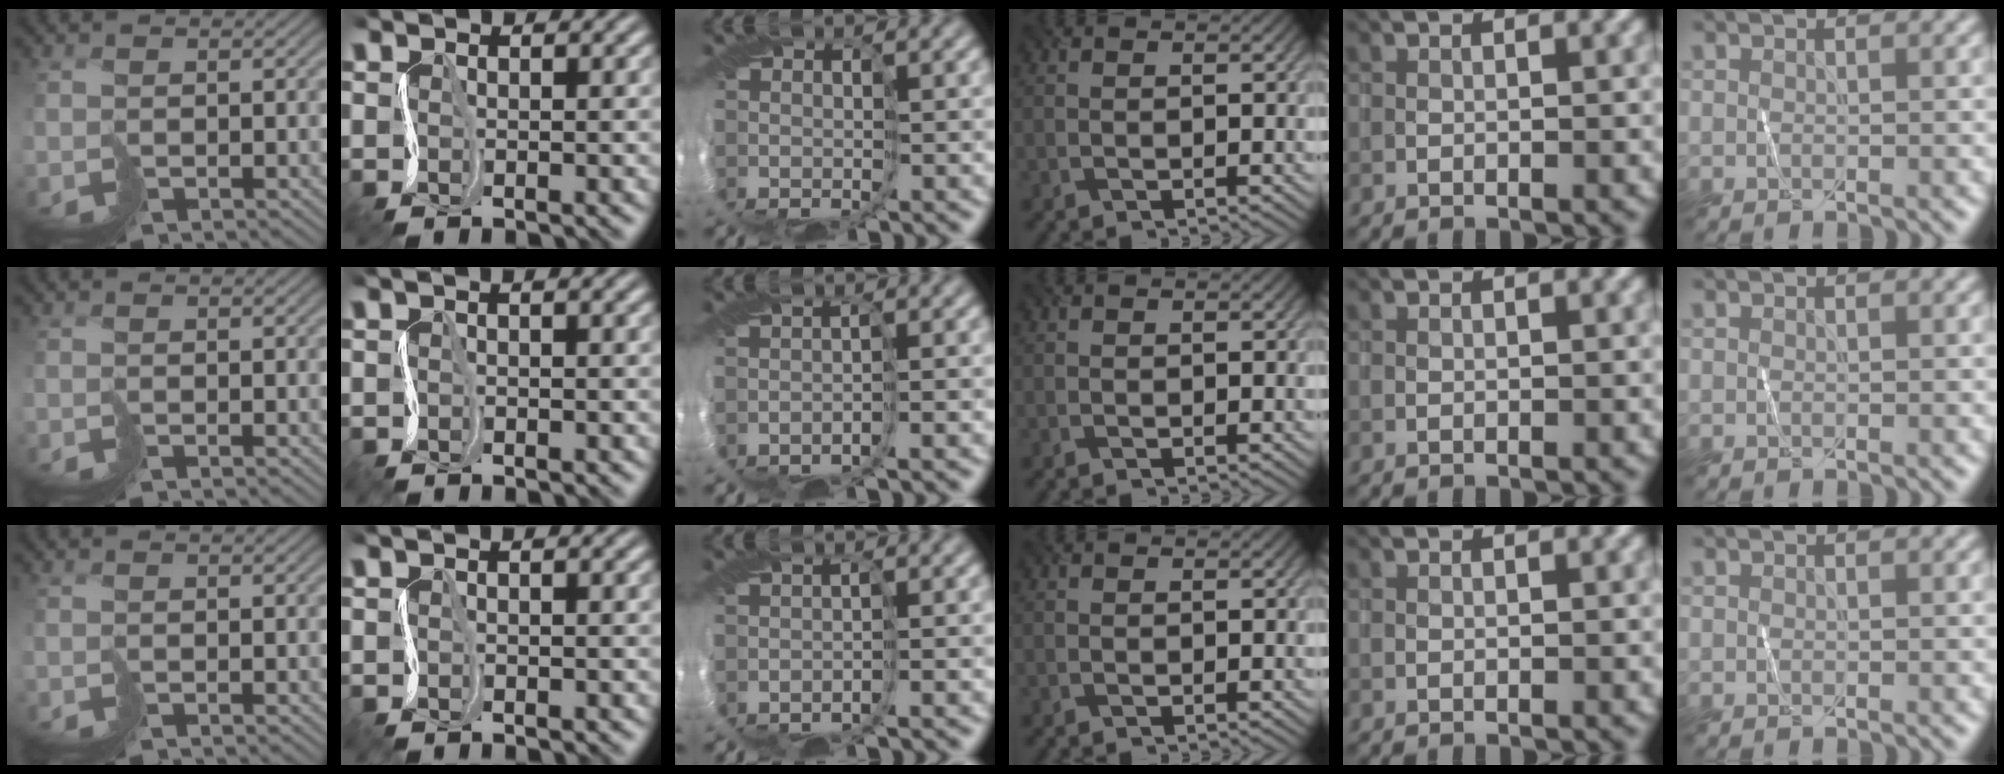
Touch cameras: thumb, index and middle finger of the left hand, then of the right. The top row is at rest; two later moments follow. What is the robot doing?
{"motion": "cut", "object": "paper"}